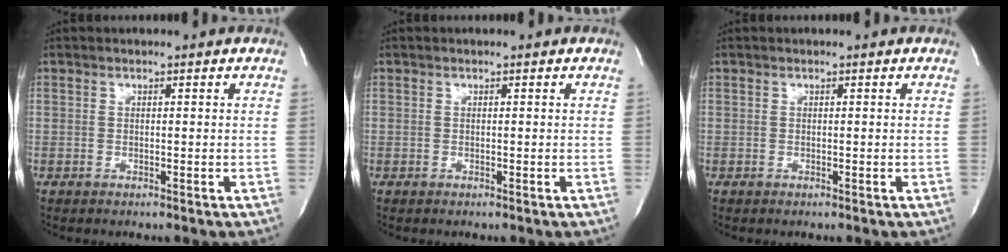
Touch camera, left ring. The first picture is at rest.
{"total": 0.0}
{"total": 0.0}